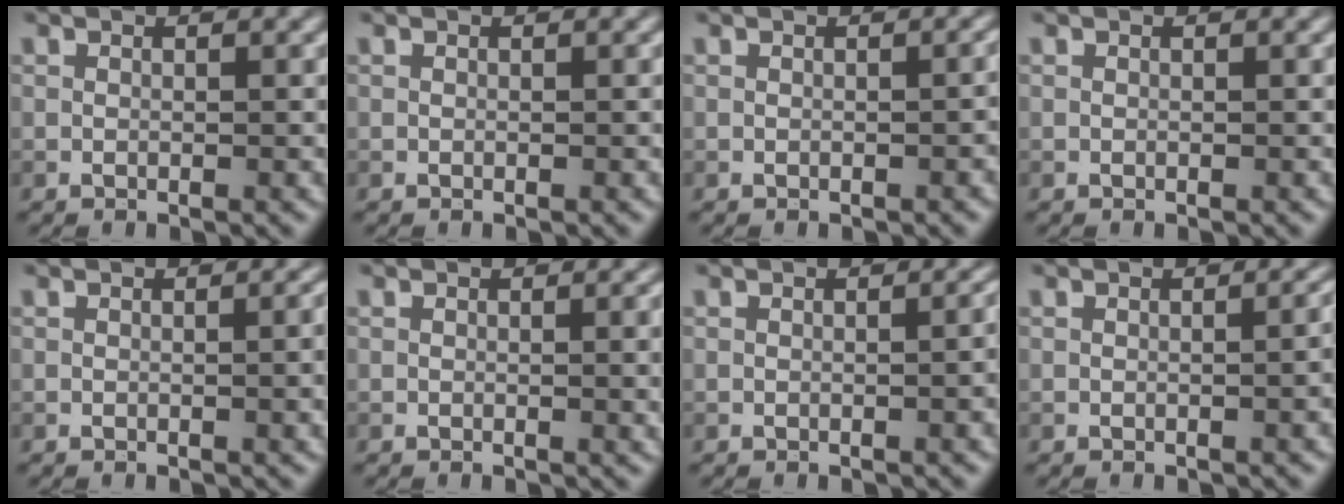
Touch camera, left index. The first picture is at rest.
{"total": 0.0}
{"total": 0.9, "force": [-0.5, 0.3, 0.7], "torque": [-0.010, 0.002, -0.005]}
{"total": 0.0}
{"total": 2.6, "force": [-0.1, 0.8, 2.5], "torque": [-0.027, 0.002, -0.003]}
{"total": 2.3, "force": [0.0, 0.6, 2.2], "torque": [-0.025, -0.001, -0.002]}
{"total": 2.3, "force": [-0.2, 0.8, 2.2], "torque": [-0.017, 0.003, 0.000]}
{"total": 2.4, "force": [-0.2, 0.9, 2.2], "torque": [-0.016, 0.004, 0.001]}